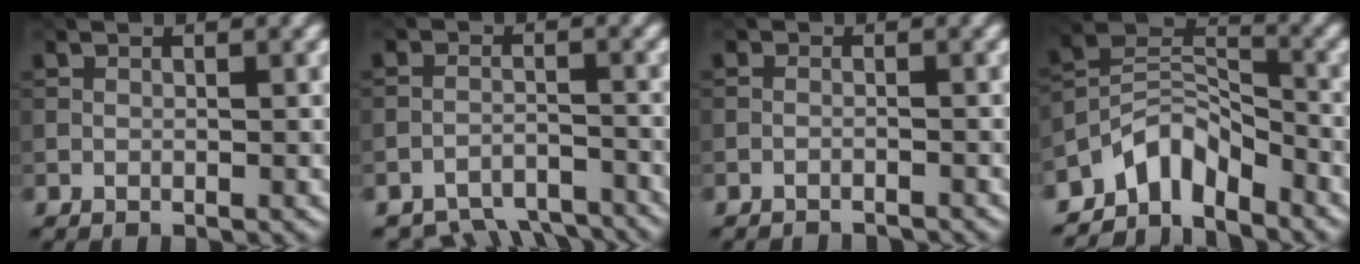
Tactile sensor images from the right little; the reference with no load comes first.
{"total": 6.8, "force": [-6.4, 2.0, 1.1], "torque": [-0.017, -0.012, -0.097]}
{"total": 2.7, "force": [-2.6, 0.3, 0.4], "torque": [-0.006, 0.006, -0.037]}
{"total": 5.9, "force": [-4.9, 2.4, 2.0], "torque": [-0.023, 0.002, -0.105]}